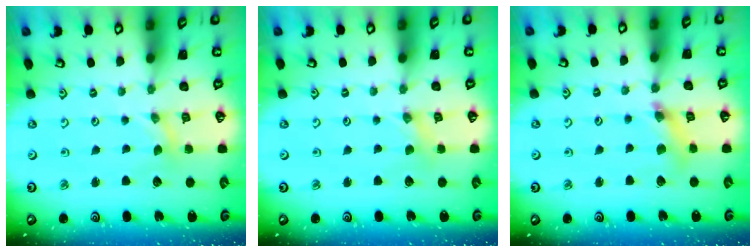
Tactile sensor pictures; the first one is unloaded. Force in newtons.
{"total": 0.0}
{"total": 7.1, "press": 7.0, "slide": 0.8}